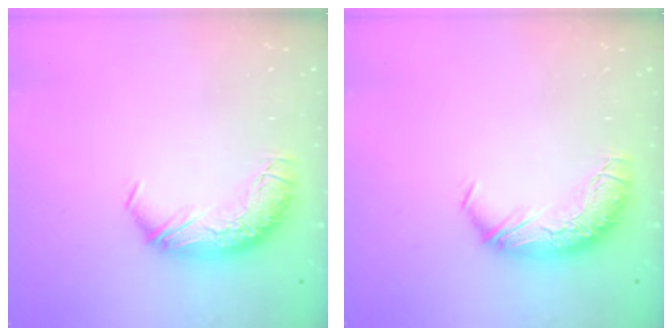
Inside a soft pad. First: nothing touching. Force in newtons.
{"total": 0.0}